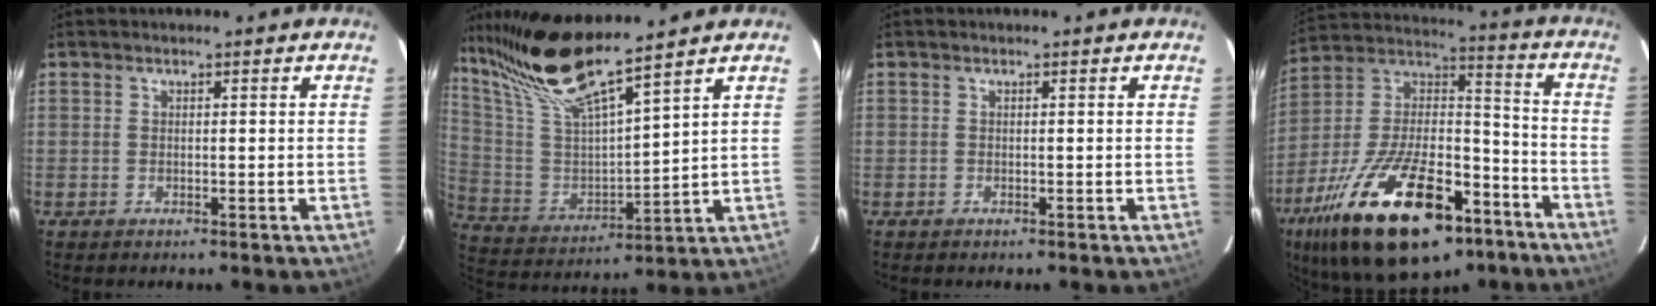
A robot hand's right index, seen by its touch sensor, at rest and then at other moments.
{"total": 16.8, "force": [13.6, 0.6, 9.9], "torque": [-0.189, -0.007, 0.272]}
{"total": 0.0}
{"total": 31.1, "force": [-18.1, 13.6, 21.4], "torque": [-0.398, -0.006, -0.281]}